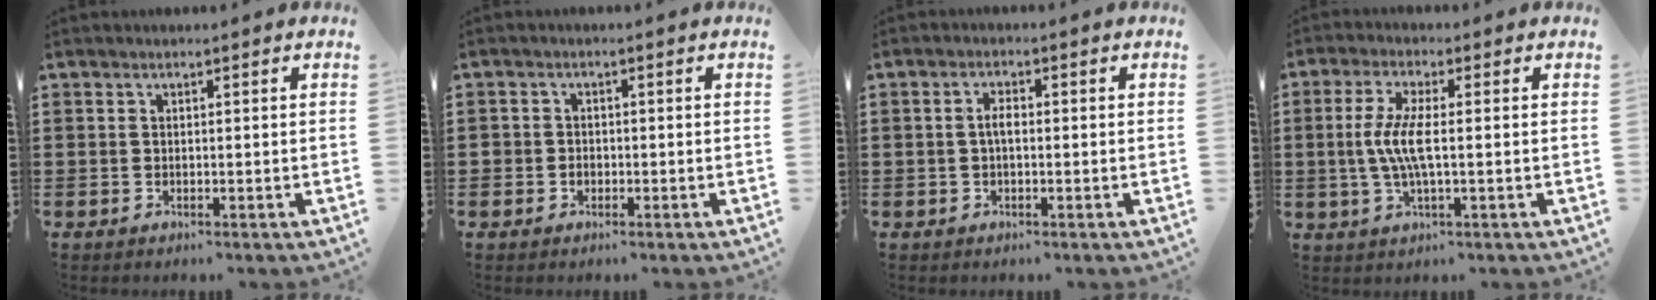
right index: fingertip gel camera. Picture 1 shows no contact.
{"total": 1.4, "force": [-0.6, 1.2, 0.4], "torque": [-0.011, 0.002, -0.013]}
{"total": 2.1, "force": [-0.3, 0.7, 1.9], "torque": [-0.037, 0.001, -0.006]}
{"total": 5.9, "force": [-0.5, 1.1, 5.8], "torque": [-0.133, -0.011, -0.020]}